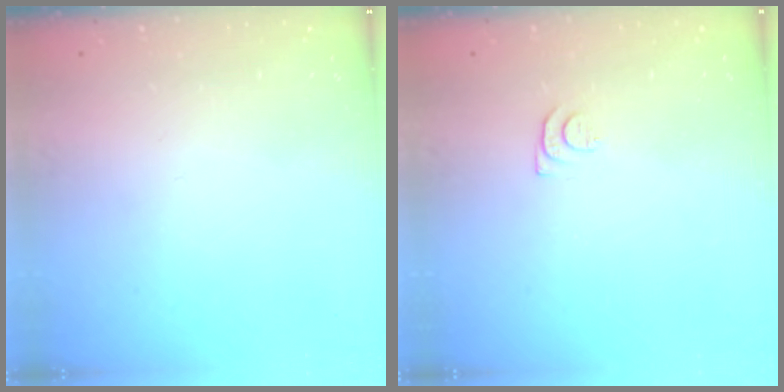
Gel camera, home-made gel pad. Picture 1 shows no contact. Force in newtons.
{"total": 4.1, "press": 4.0, "slide": 0.6}